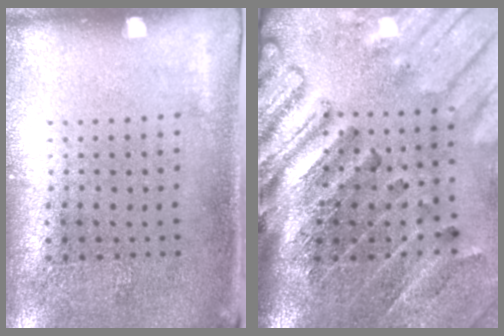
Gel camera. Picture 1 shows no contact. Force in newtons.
{"total": 4.4, "press": 3.3, "slide": 3.0}